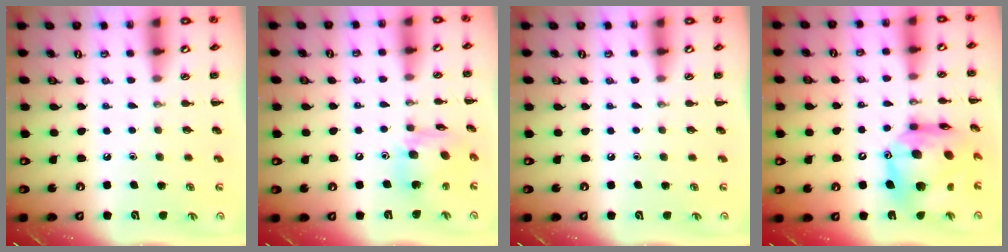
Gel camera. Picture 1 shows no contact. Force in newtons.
{"total": 12.1, "press": 12.0, "slide": 1.4}
{"total": 0.0}
{"total": 16.8, "press": 15.9, "slide": 5.3}